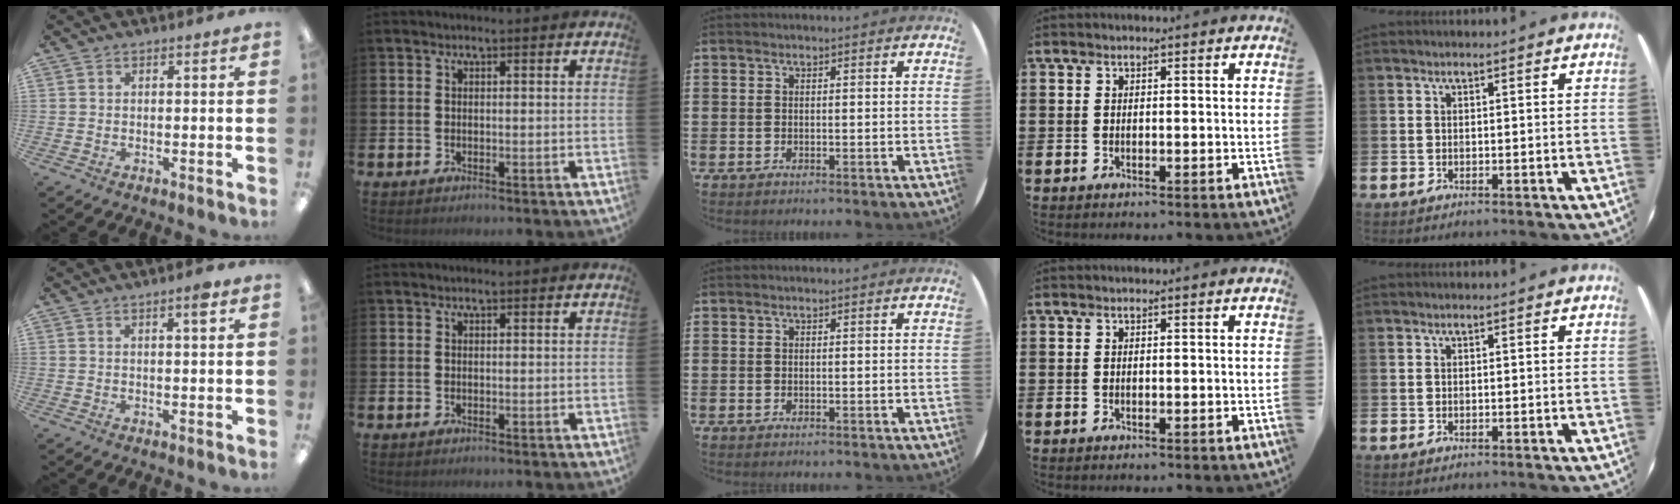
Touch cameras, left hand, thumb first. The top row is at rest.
{"thumb": {"total": 3.0, "force": [1.7, 0.5, 2.4], "torque": [-0.034, -0.004, 0.024]}}